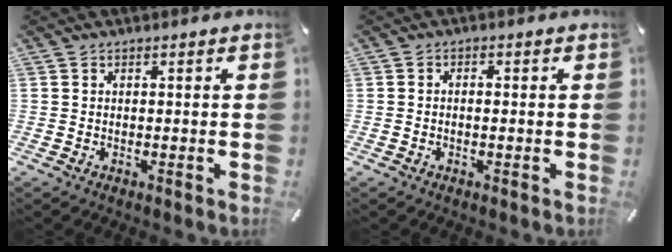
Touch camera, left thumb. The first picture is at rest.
{"total": 1.1, "force": [-0.5, 0.4, 0.8], "torque": [-0.017, 0.000, -0.010]}